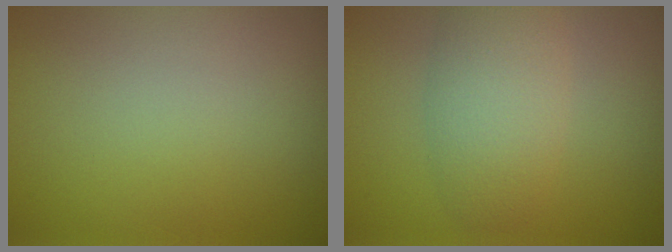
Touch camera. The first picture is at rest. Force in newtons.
{"total": 4.1, "press": 4.1, "slide": 0.2}